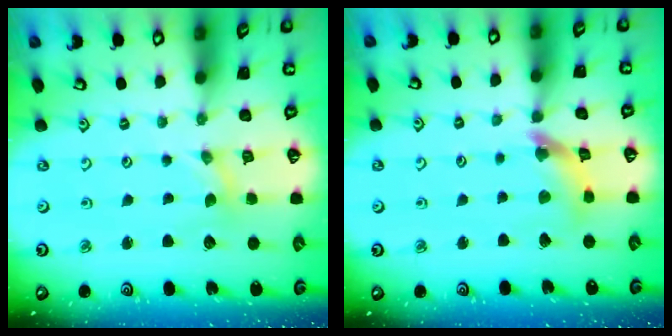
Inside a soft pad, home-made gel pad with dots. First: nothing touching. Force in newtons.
{"total": 9.0, "press": 8.9, "slide": 1.1}